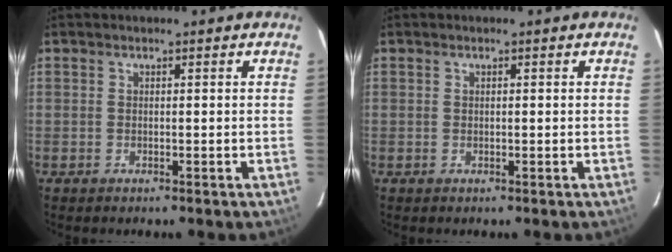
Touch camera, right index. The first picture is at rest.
{"total": 0.0}